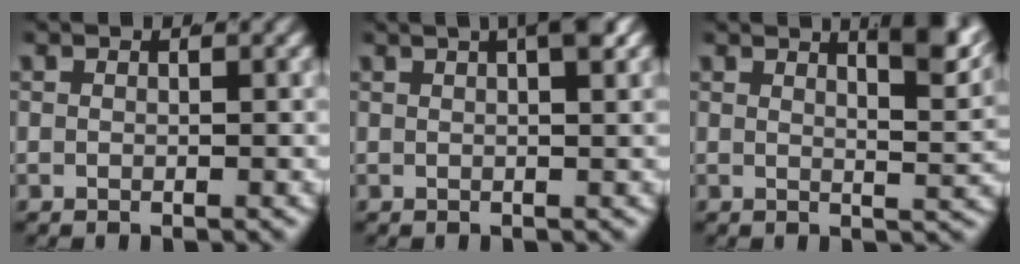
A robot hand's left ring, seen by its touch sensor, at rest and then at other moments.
{"total": 5.7, "force": [2.8, 1.7, 4.6], "torque": [-0.052, 0.024, 0.033]}
{"total": 5.4, "force": [3.5, 0.5, 4.1], "torque": [-0.048, -0.008, 0.056]}